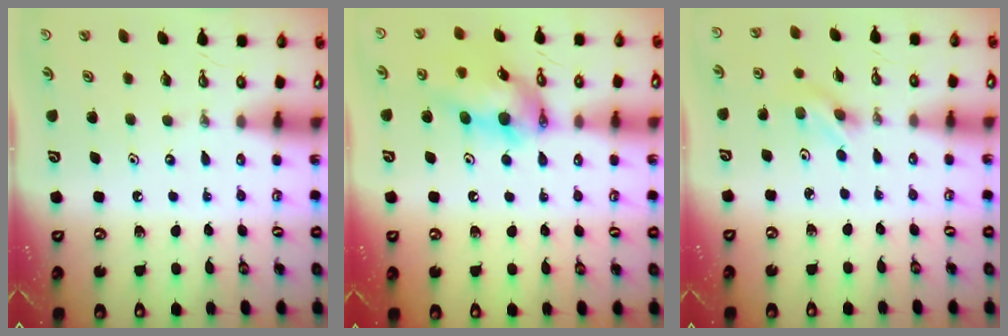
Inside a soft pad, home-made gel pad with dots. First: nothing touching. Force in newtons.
{"total": 14.3, "press": 14.3, "slide": 1.0}
{"total": 2.3, "press": 2.1, "slide": 0.8}